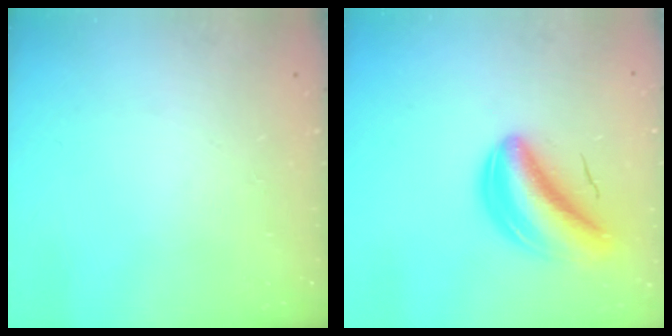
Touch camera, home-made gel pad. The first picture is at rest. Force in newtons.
{"total": 8.5, "press": 8.1, "slide": 2.6}